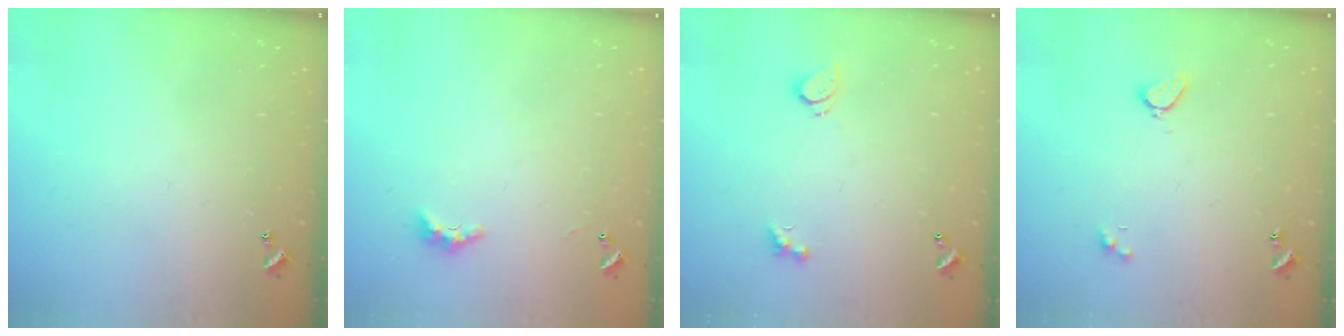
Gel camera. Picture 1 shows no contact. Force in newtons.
{"total": 3.9, "press": 3.8, "slide": 0.7}
{"total": 2.2, "press": 2.1, "slide": 0.6}
{"total": 2.1, "press": 2.0, "slide": 0.5}